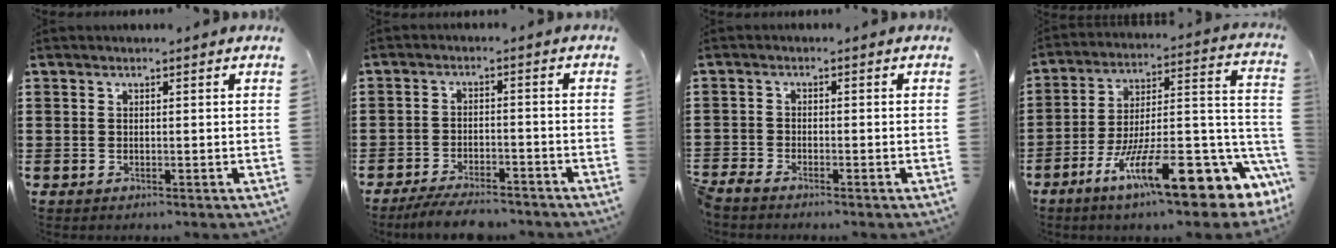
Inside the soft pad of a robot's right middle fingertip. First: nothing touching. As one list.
[{"total": 4.8, "force": [-4.4, 0.7, 1.8], "torque": [-0.035, -0.003, -0.086]}, {"total": 1.8, "force": [-1.7, 0.1, 0.4], "torque": [-0.024, -0.004, -0.040]}, {"total": 16.8, "force": [-8.7, 4.9, 13.4], "torque": [-0.203, 0.000, -0.139]}]